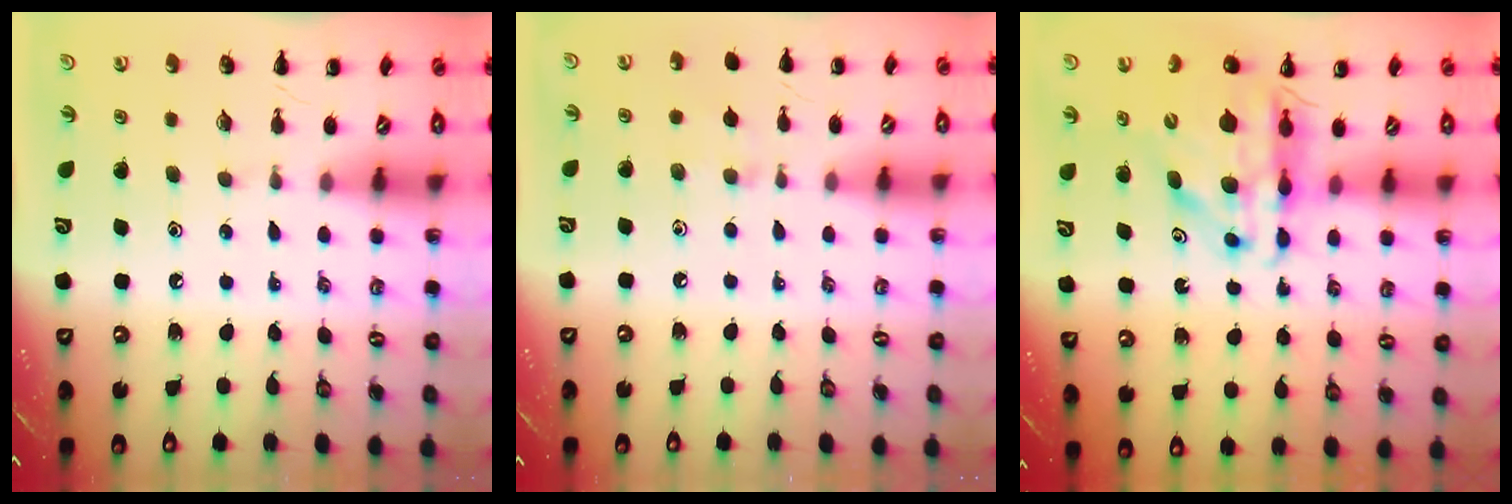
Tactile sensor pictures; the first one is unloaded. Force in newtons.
{"total": 3.5, "press": 3.2, "slide": 1.5}
{"total": 11.7, "press": 11.2, "slide": 3.5}